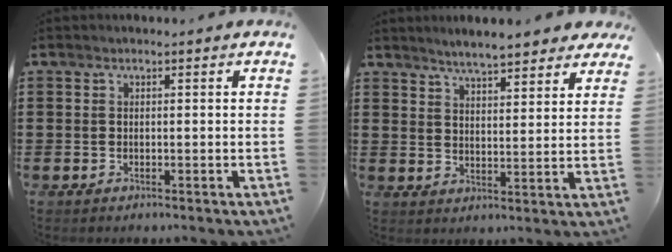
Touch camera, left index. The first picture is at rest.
{"total": 5.1, "force": [4.9, 0.5, 1.4], "torque": [-0.046, -0.015, 0.087]}